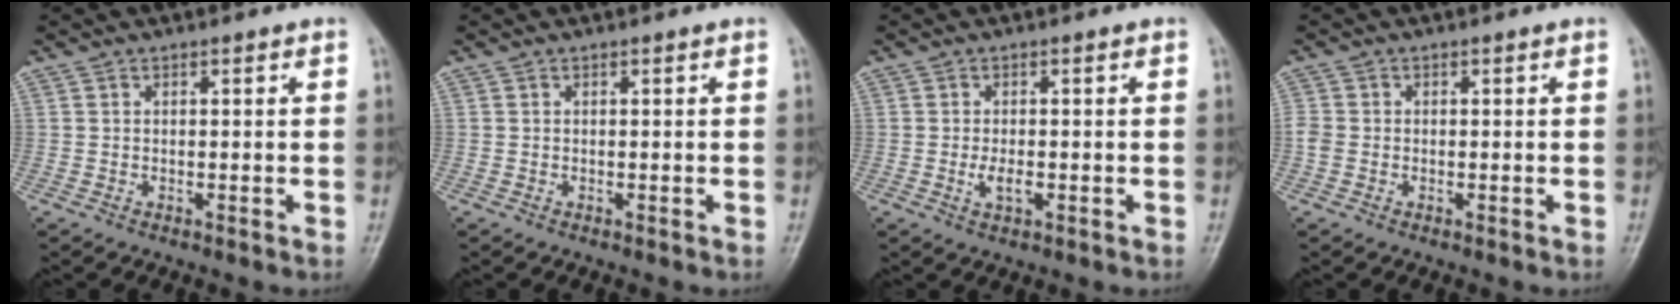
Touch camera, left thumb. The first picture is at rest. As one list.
[{"total": 0.0}, {"total": 2.8, "force": [-0.6, 1.4, 2.4], "torque": [-0.045, -0.002, -0.011]}, {"total": 2.1, "force": [-0.5, 1.7, 1.0], "torque": [-0.023, 0.002, -0.012]}]